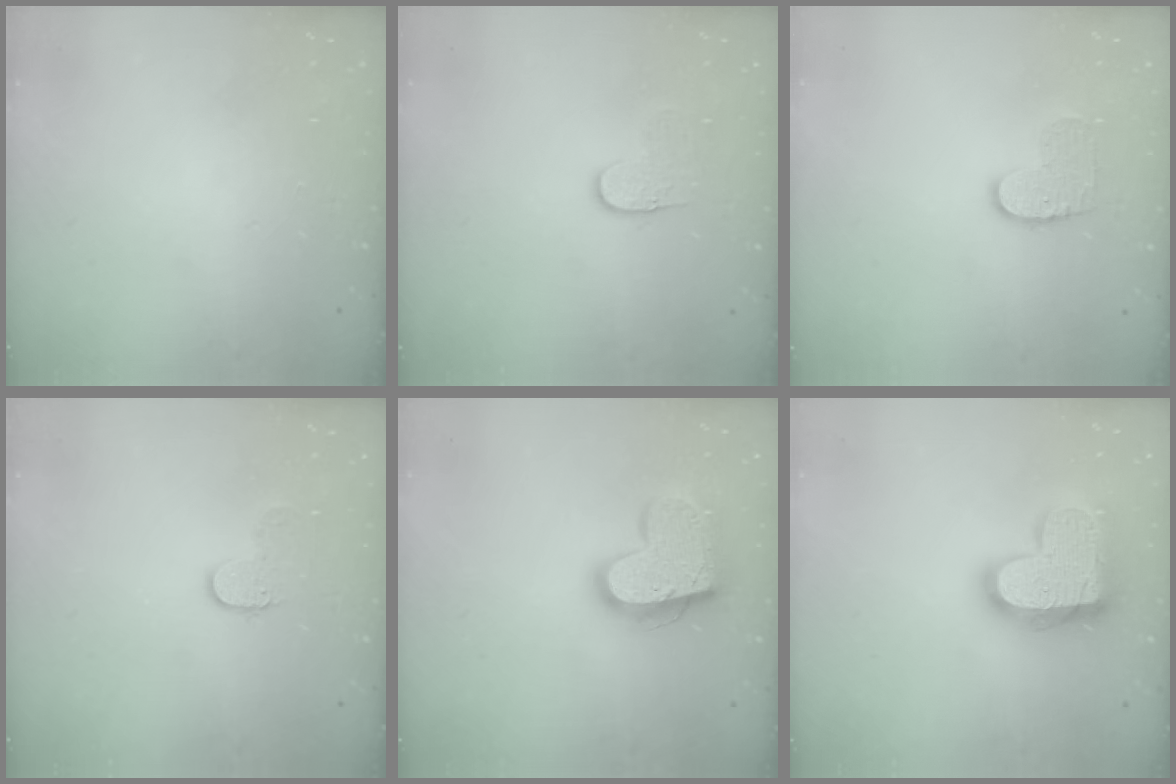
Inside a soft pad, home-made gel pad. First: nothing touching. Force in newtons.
{"total": 3.6, "press": 3.6, "slide": 0.4}
{"total": 7.9, "press": 7.9, "slide": 0.3}
{"total": 7.2, "press": 7.2, "slide": 0.4}
{"total": 18.0, "press": 17.9, "slide": 1.4}
{"total": 19.2, "press": 19.2, "slide": 1.3}